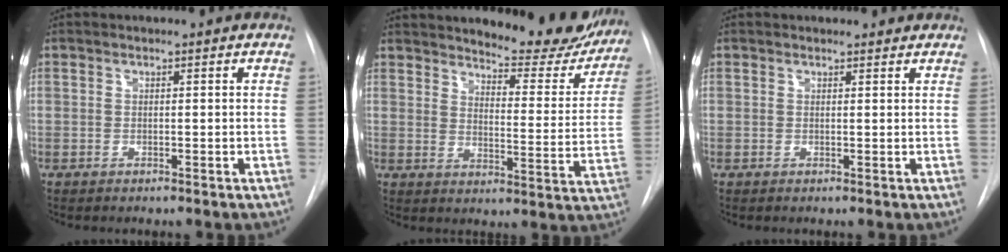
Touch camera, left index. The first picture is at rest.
{"total": 17.3, "force": [15.7, 4.1, 6.2], "torque": [-0.067, -0.053, 0.189]}
{"total": 2.0, "force": [1.8, 0.9, 0.2], "torque": [0.000, 0.003, 0.012]}